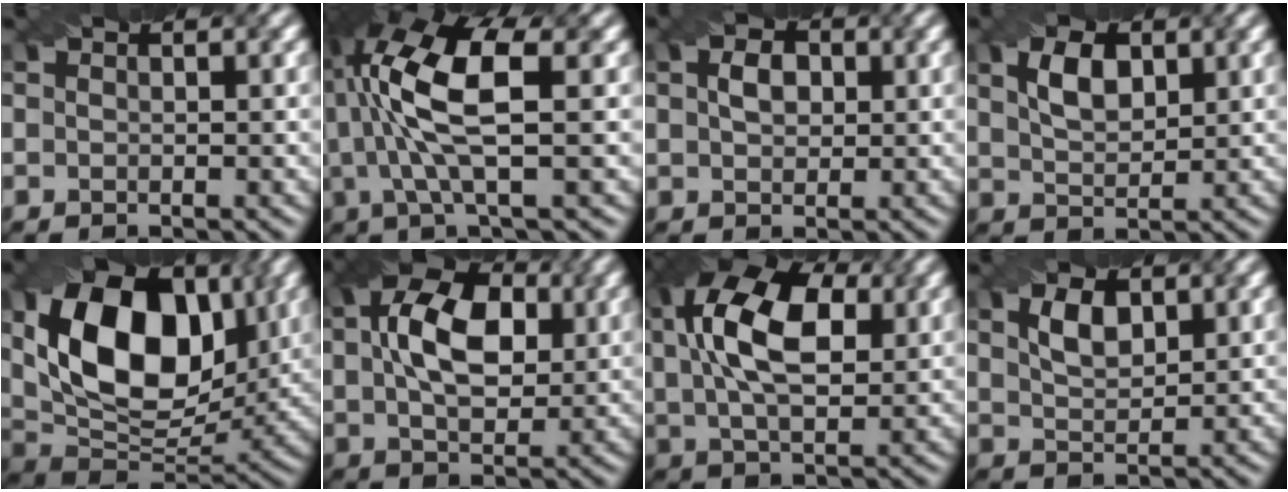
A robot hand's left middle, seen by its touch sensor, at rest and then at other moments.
{"total": 8.8, "force": [1.5, 2.7, 8.2], "torque": [-0.170, 0.011, 0.030]}
{"total": 2.3, "force": [0.5, 1.6, 1.6], "torque": [-0.035, 0.004, 0.008]}
{"total": 3.6, "force": [1.5, 1.9, 2.6], "torque": [-0.057, 0.004, 0.031]}
{"total": 13.3, "force": [3.2, 8.4, 9.7], "torque": [-0.166, -0.001, 0.055]}
{"total": 8.8, "force": [2.0, 5.3, 6.8], "torque": [-0.123, 0.017, 0.030]}
{"total": 10.7, "force": [2.9, 5.5, 8.6], "torque": [-0.165, 0.020, 0.042]}
{"total": 2.9, "force": [1.3, 1.5, 2.1], "torque": [-0.047, 0.002, 0.030]}